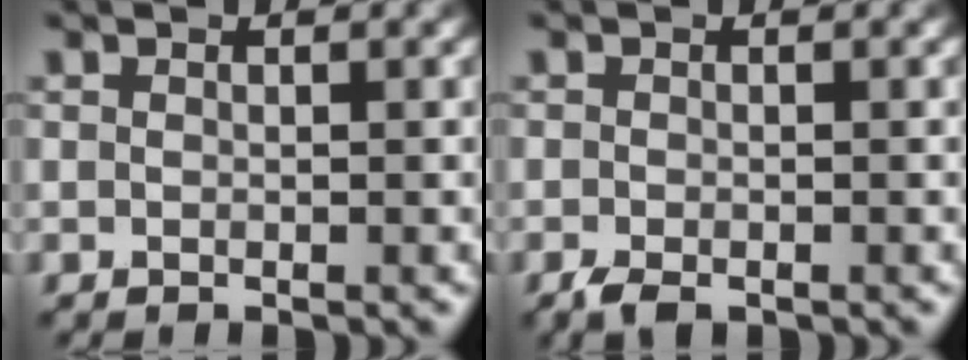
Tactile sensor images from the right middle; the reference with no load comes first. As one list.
[{"total": 1.6, "force": [-1.2, 0.6, 0.9], "torque": [-0.020, -0.006, -0.023]}]